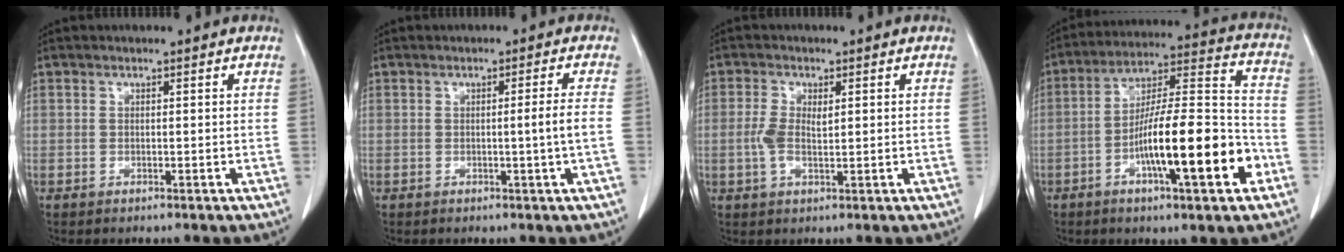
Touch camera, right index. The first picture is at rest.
{"total": 2.8, "force": [-0.5, -1.1, 2.5], "torque": [-0.040, -0.003, -0.007]}
{"total": 4.1, "force": [0.3, 1.7, 3.7], "torque": [-0.081, 0.007, 0.010]}
{"total": 17.8, "force": [-6.4, 2.3, 16.4], "torque": [-0.274, 0.005, -0.101]}